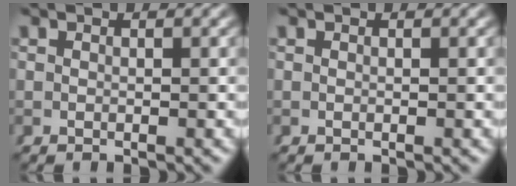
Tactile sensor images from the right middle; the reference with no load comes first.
{"total": 0.0}